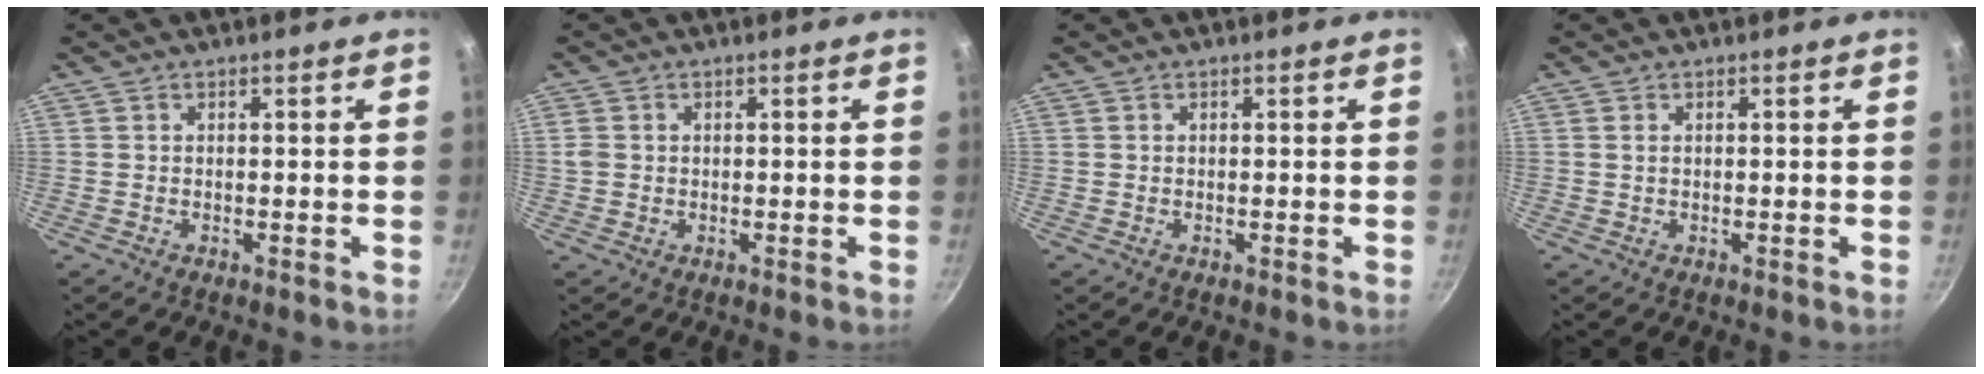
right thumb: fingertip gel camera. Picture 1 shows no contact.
{"total": 2.2, "force": [0.2, 2.0, 1.1], "torque": [-0.018, 0.003, 0.004]}
{"total": 0.0}
{"total": 0.7, "force": [0.2, 0.4, 0.5], "torque": [-0.010, 0.001, 0.003]}